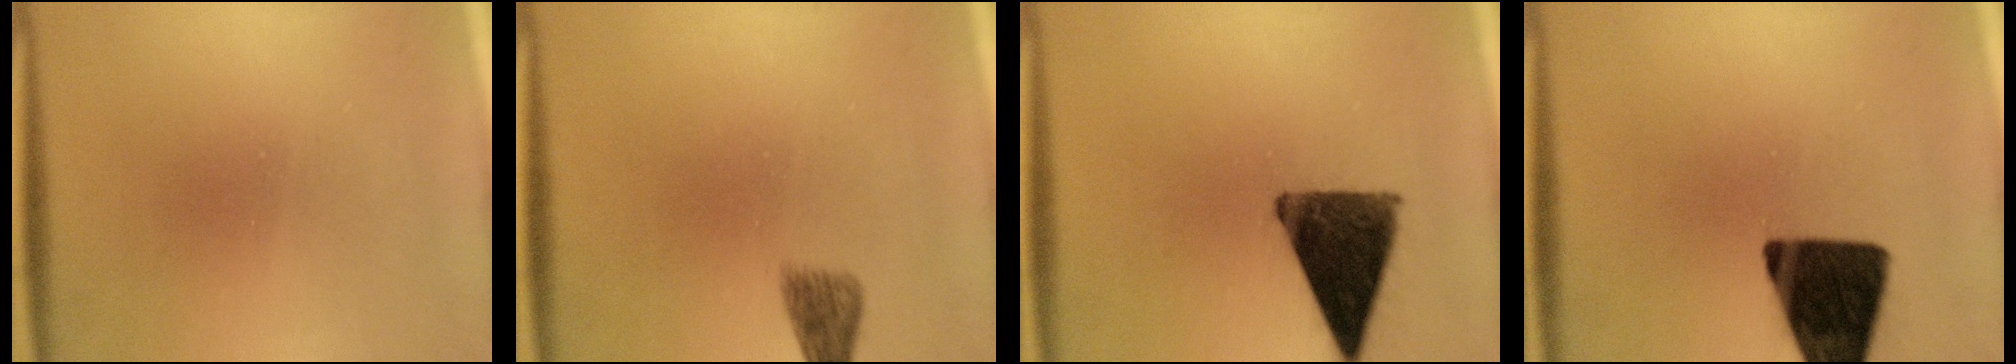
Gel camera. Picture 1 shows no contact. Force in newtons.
{"total": 2.1}
{"total": 12.8}
{"total": 17.0}